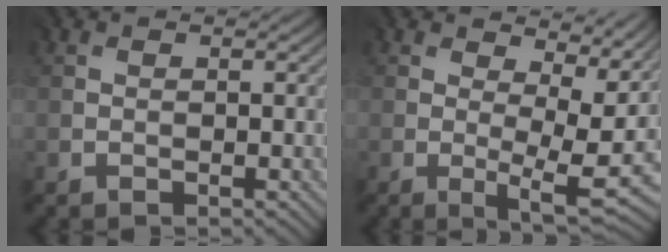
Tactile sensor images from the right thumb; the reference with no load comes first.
{"total": 7.5, "force": [2.3, 2.8, 6.6], "torque": [-0.104, -0.014, 0.041]}